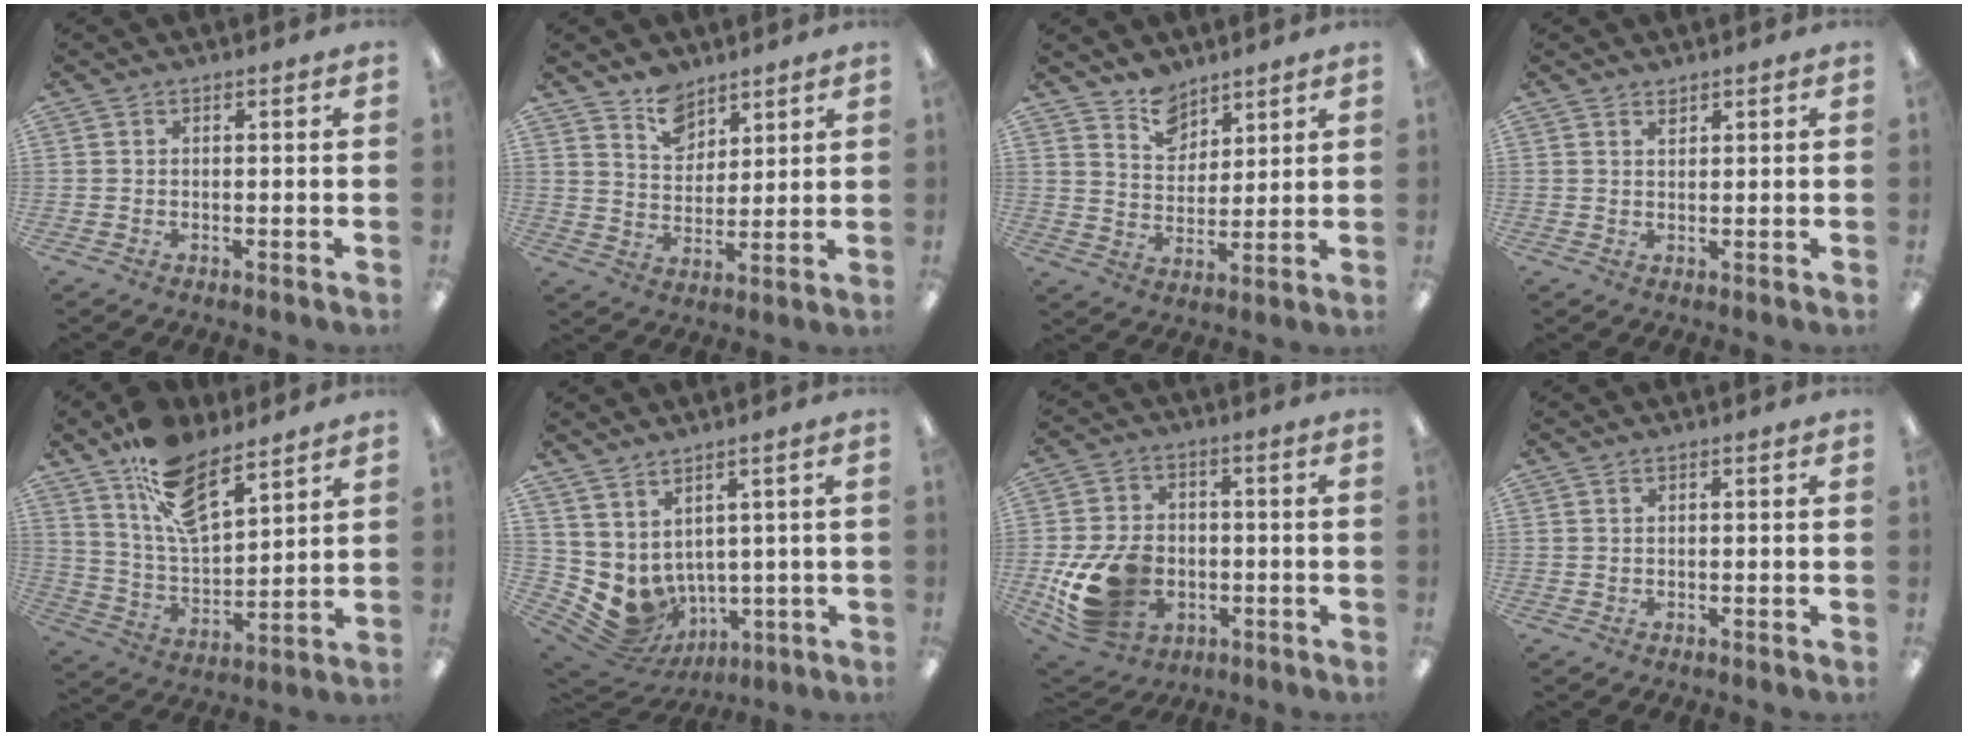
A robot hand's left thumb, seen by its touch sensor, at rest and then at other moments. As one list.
[{"total": 8.5, "force": [6.5, 5.0, 2.0], "torque": [-0.026, -0.039, 0.120]}, {"total": 8.4, "force": [6.7, 4.9, 1.5], "torque": [-0.027, -0.040, 0.126]}, {"total": 1.3, "force": [1.2, 0.5, 0.3], "torque": [0.002, -0.004, 0.021]}, {"total": 15.0, "force": [10.5, 6.4, 8.5], "torque": [-0.160, -0.051, 0.192]}, {"total": 5.9, "force": [-0.1, 5.4, 2.2], "torque": [-0.068, -0.031, 0.010]}, {"total": 15.3, "force": [-4.2, 11.3, 9.5], "torque": [-0.189, 0.021, -0.066]}, {"total": 0.0}]